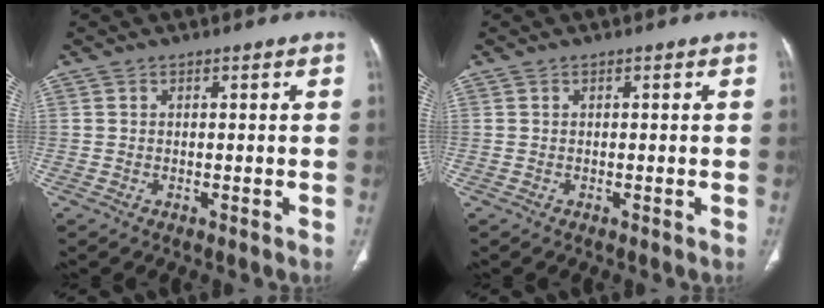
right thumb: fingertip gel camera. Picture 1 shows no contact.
{"total": 0.0}